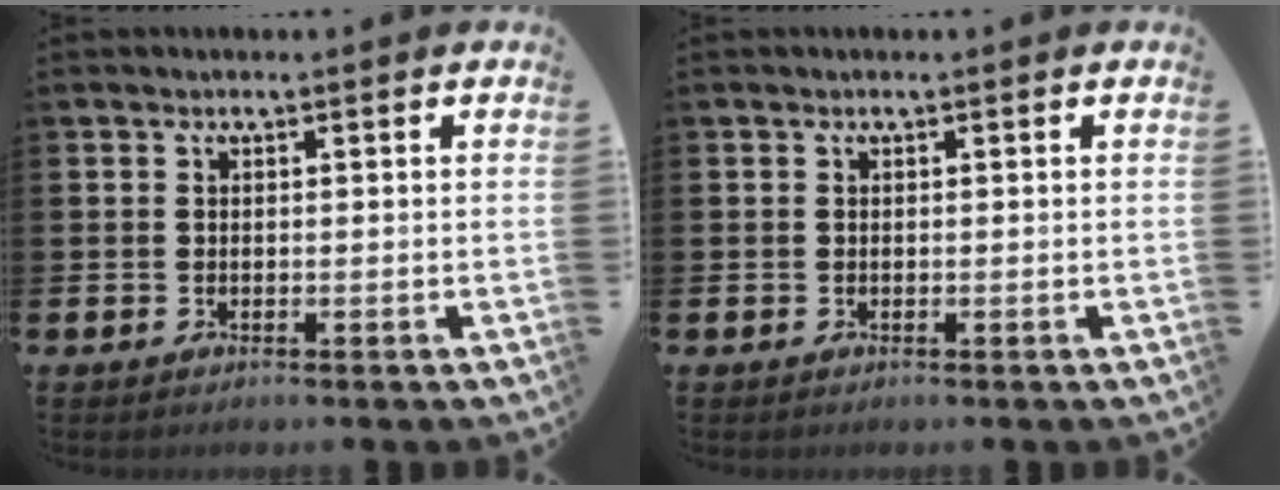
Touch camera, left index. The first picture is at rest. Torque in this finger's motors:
{"motor_torque": [-0.30, -0.10, 0.00, -0.01]}